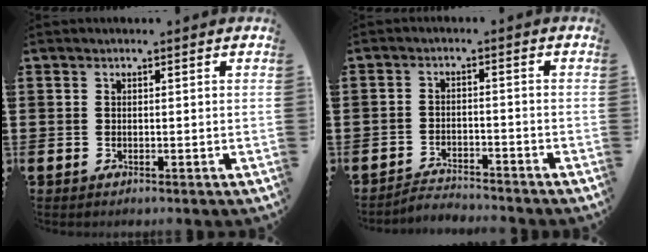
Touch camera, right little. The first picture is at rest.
{"total": 2.5, "force": [-2.4, 0.1, -0.1], "torque": [-0.004, 0.005, -0.054]}